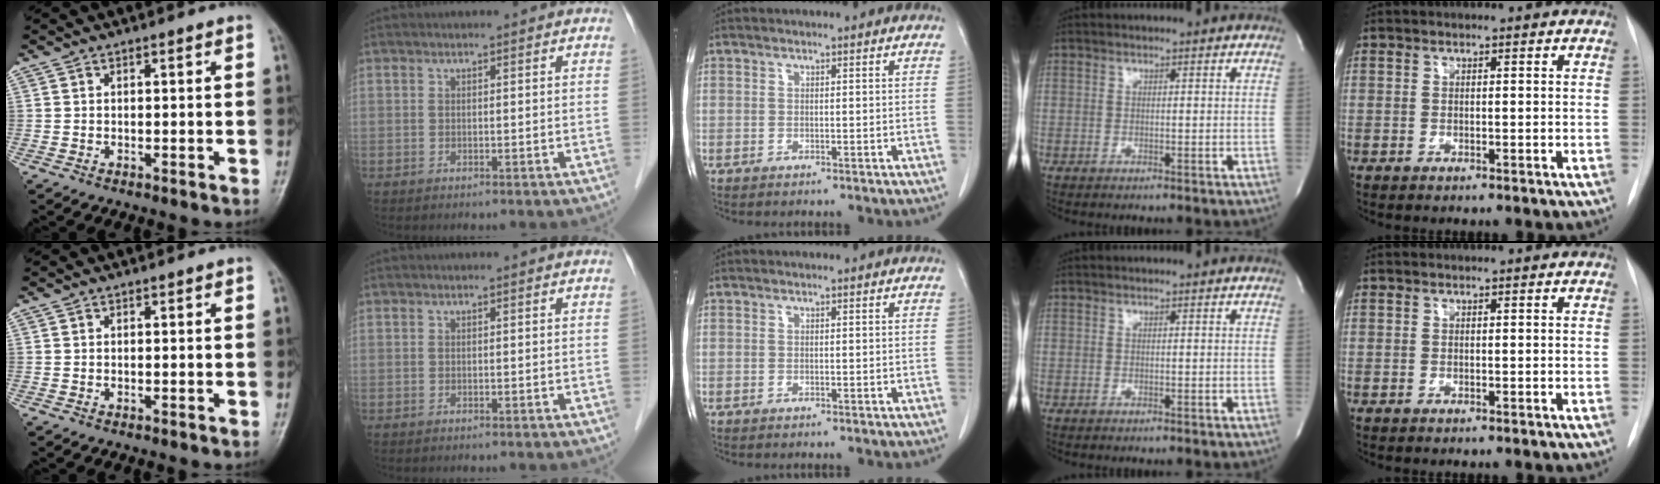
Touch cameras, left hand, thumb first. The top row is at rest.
{}